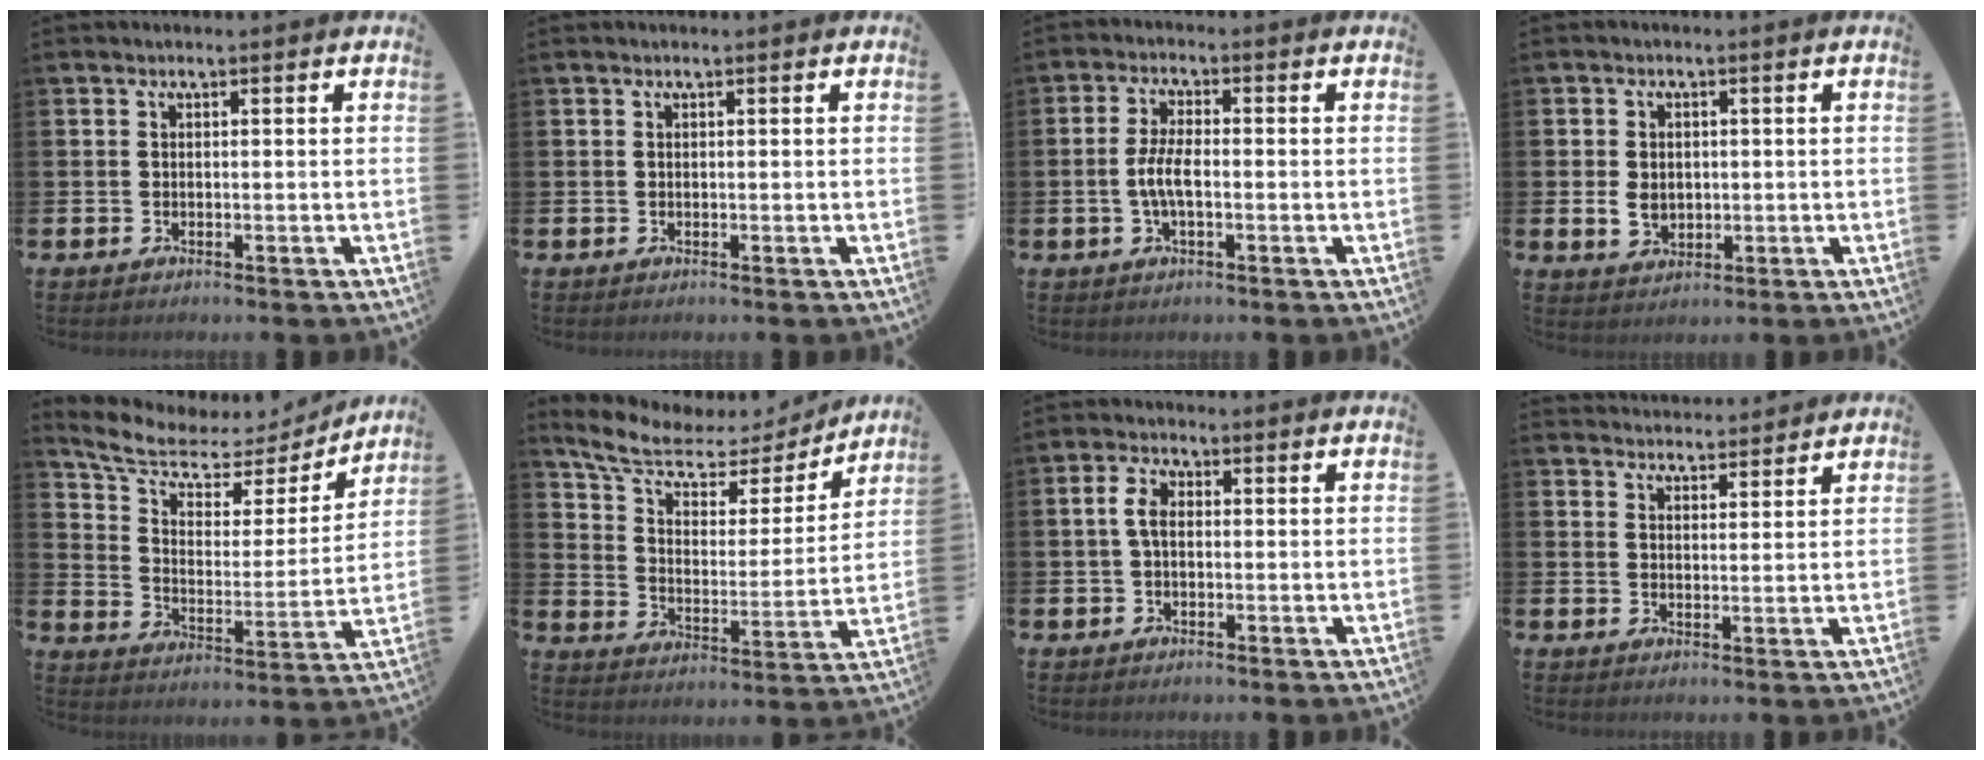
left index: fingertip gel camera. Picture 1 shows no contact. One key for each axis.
{"total": 0.0}
{"total": 4.0, "fx": -0.6, "fy": 1.4, "fz": 3.6, "tx": -0.073, "ty": 0.003, "tz": -0.015}
{"total": 3.0, "fx": 0.2, "fy": 2.4, "fz": 1.8, "tx": -0.032, "ty": 0.007, "tz": -0.002}
{"total": 7.6, "fx": 6.4, "fy": 3.1, "fz": 2.5, "tx": -0.091, "ty": -0.041, "tz": 0.108}
{"total": 8.4, "fx": 7.0, "fy": 3.4, "fz": 3.3, "tx": -0.099, "ty": -0.042, "tz": 0.116}
{"total": 3.3, "fx": 0.4, "fy": 2.0, "fz": 2.6, "tx": -0.052, "ty": 0.011, "tz": 0.004}
{"total": 3.8, "fx": 3.8, "fy": 0.4, "fz": -0.4, "tx": -0.001, "ty": -0.022, "tz": 0.069}